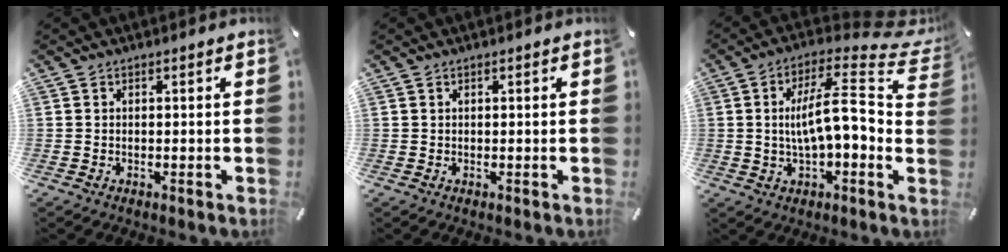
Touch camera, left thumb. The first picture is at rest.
{"total": 0.0}
{"total": 12.7, "force": [1.1, 4.6, 11.7], "torque": [-0.192, -0.010, 0.014]}